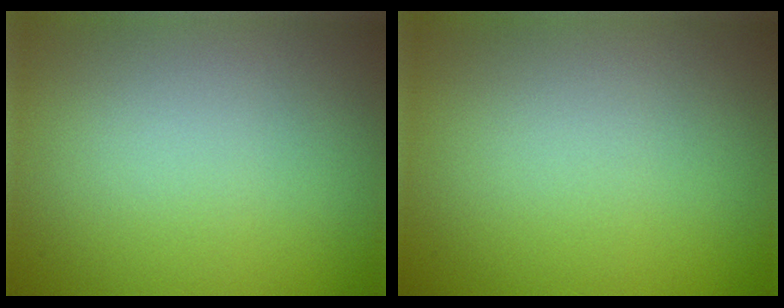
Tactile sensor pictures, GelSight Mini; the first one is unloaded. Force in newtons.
{"total": 0.0}